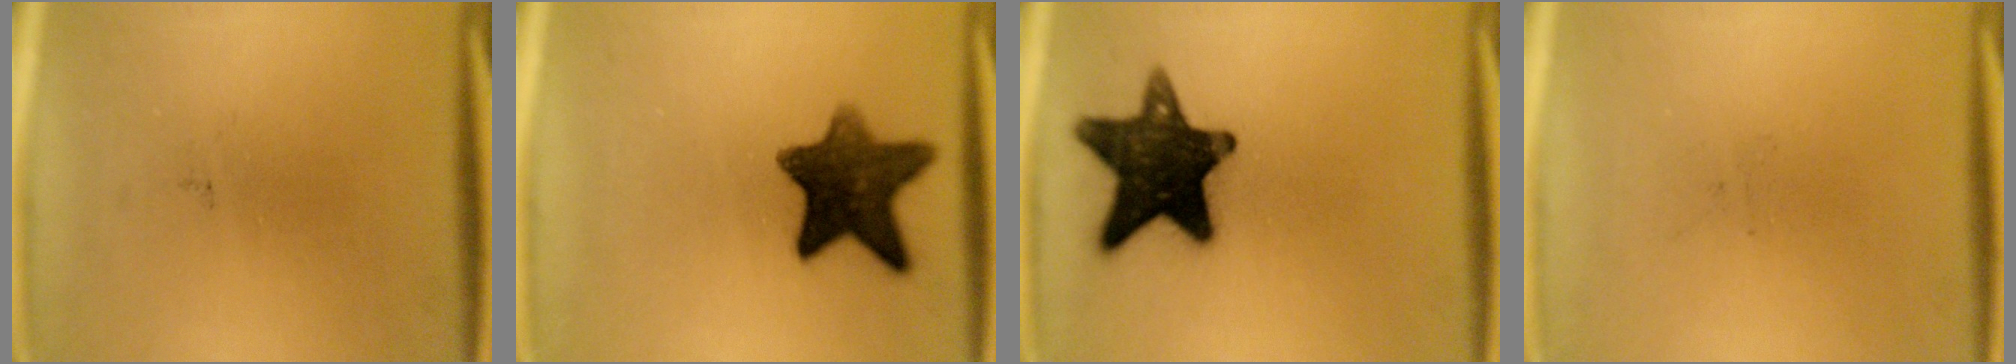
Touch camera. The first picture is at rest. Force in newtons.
{"total": 11.1}
{"total": 15.8}
{"total": 0.0}